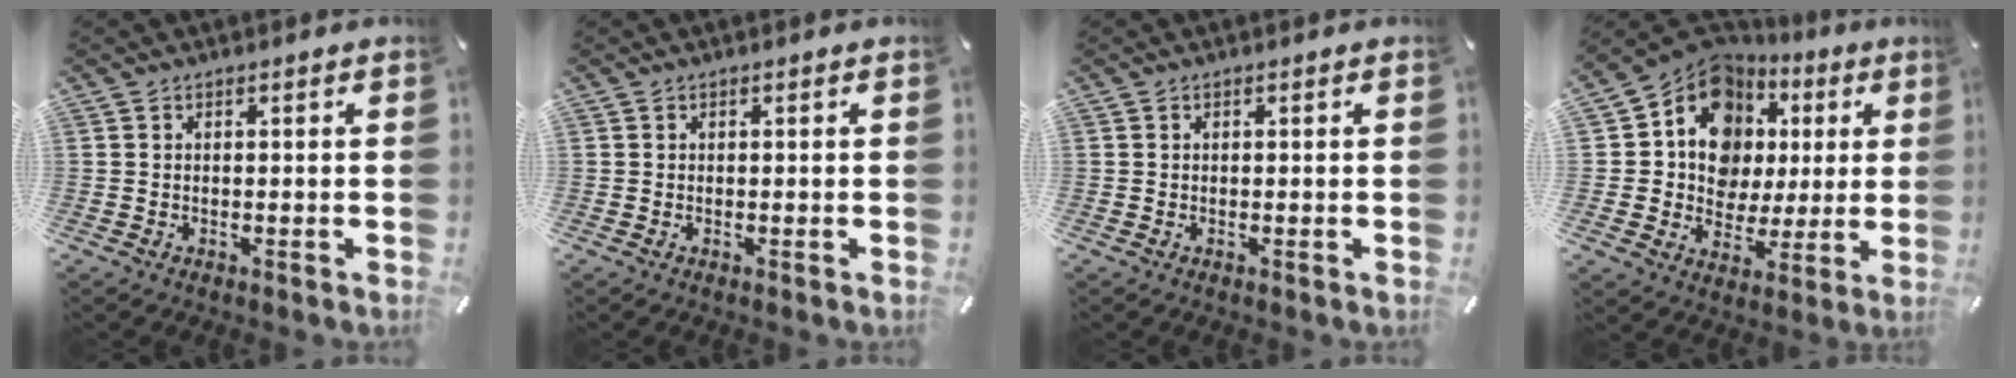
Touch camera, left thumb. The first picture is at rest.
{"total": 0.0}
{"total": 0.0}
{"total": 13.1, "force": [4.4, 11.3, 5.0], "torque": [-0.083, -0.045, 0.086]}